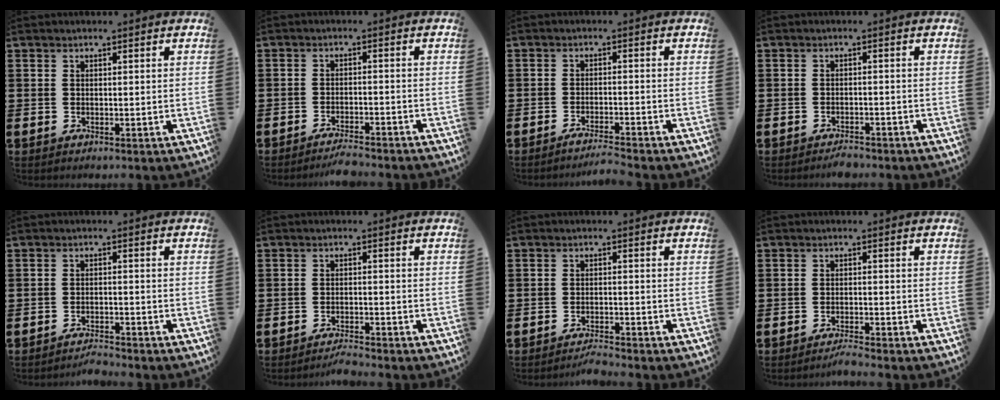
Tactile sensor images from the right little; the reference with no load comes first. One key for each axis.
{"total": 2.4, "fx": -2.3, "fy": -0.1, "fz": 0.6, "tx": -0.011, "ty": 0.005, "tz": -0.047}
{"total": 2.2, "fx": -2.1, "fy": -0.2, "fz": 0.7, "tx": -0.011, "ty": 0.002, "tz": -0.040}
{"total": 1.5, "fx": -1.5, "fy": 0.1, "fz": 0.1, "tx": -0.005, "ty": 0.002, "tz": -0.031}
{"total": 2.0, "fx": -2.0, "fy": -0.1, "fz": 0.0, "tx": -0.006, "ty": 0.003, "tz": -0.043}
{"total": 1.9, "fx": -1.8, "fy": -0.1, "fz": 0.3, "tx": -0.008, "ty": 0.004, "tz": -0.037}
{"total": 1.8, "fx": -1.7, "fy": -0.1, "fz": 0.3, "tx": -0.007, "ty": 0.004, "tz": -0.034}
{"total": 1.7, "fx": -1.6, "fy": -0.2, "fz": 0.6, "tx": -0.010, "ty": 0.002, "tz": -0.031}